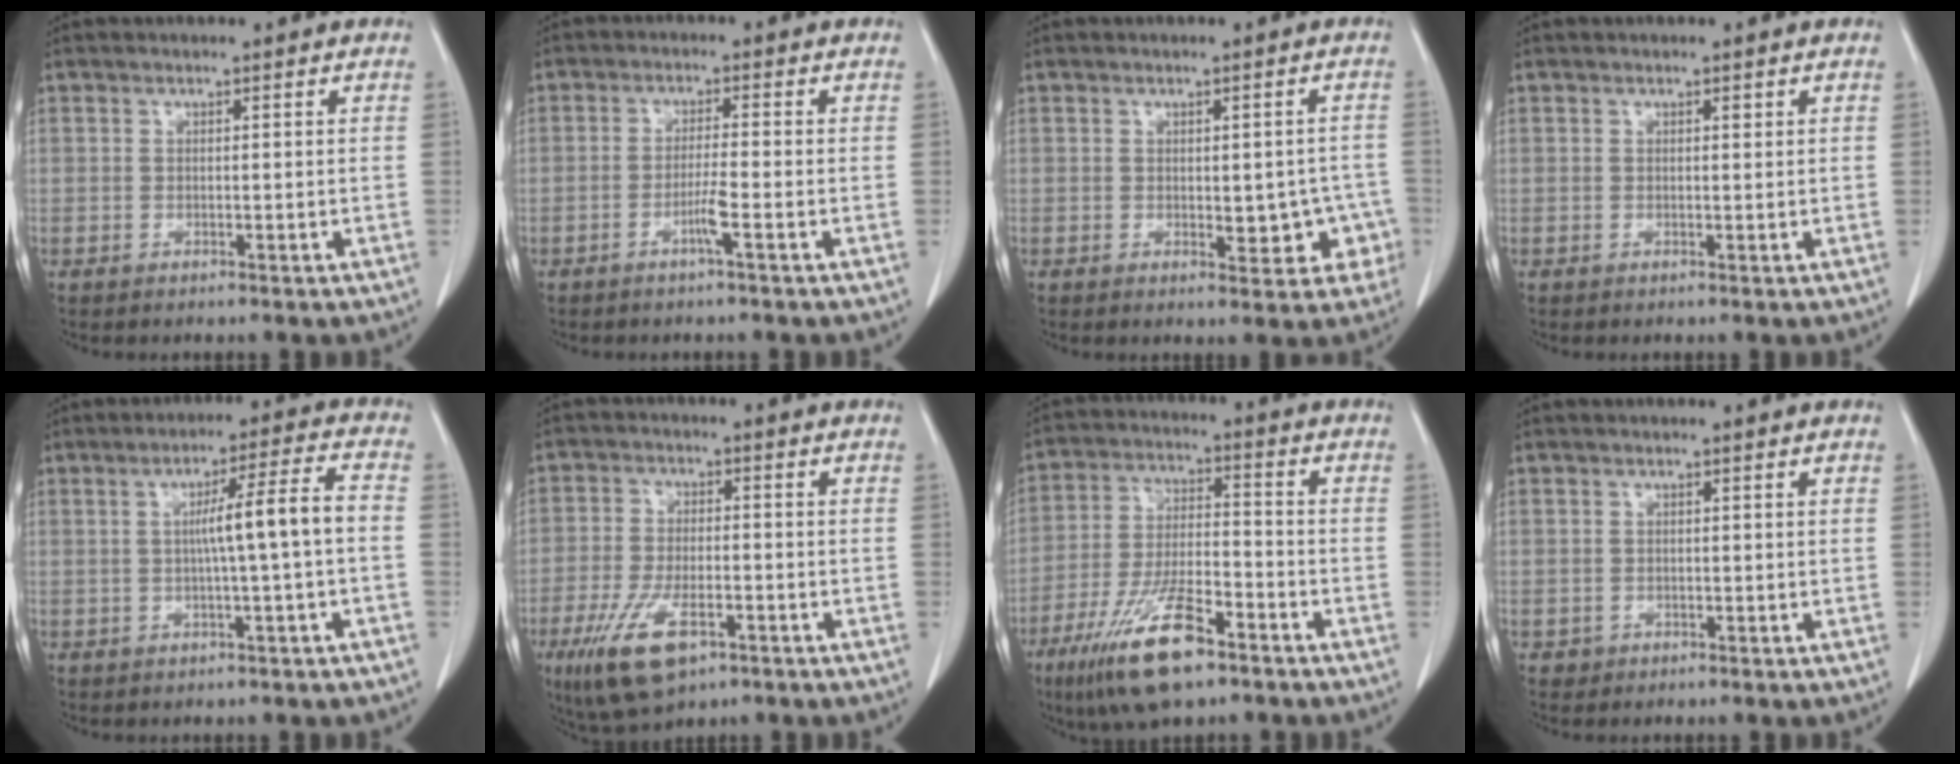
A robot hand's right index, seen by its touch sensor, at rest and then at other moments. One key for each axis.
{"total": 3.0, "fx": -1.5, "fy": -0.5, "fz": 2.6, "tx": -0.052, "ty": -0.003, "tz": -0.030}
{"total": 5.9, "fx": -1.2, "fy": 3.1, "fz": 4.9, "tx": -0.040, "ty": 0.013, "tz": -0.005}
{"total": 0.5, "fx": 0.3, "fy": 0.2, "fz": 0.4, "tx": -0.009, "ty": -0.002, "tz": 0.004}
{"total": 7.5, "fx": -0.6, "fy": -0.7, "fz": 7.5, "tx": -0.118, "ty": 0.016, "tz": -0.006}
{"total": 10.1, "fx": -5.3, "fy": 4.3, "fz": 7.5, "tx": -0.154, "ty": -0.011, "tz": -0.088}
{"total": 13.4, "fx": -8.4, "fy": 3.5, "fz": 9.9, "tx": -0.197, "ty": -0.015, "tz": -0.149}
{"total": 0.9, "fx": -0.4, "fy": 0.9, "fz": 0.0, "tx": -0.001, "ty": 0.004, "tz": -0.005}